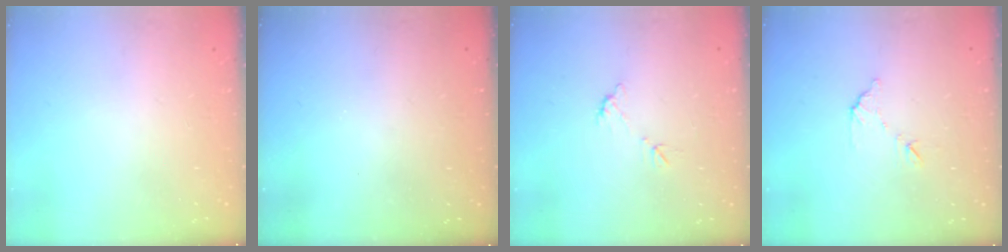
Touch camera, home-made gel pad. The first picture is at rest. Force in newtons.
{"total": 3.0, "press": 3.0, "slide": 0.1}
{"total": 4.5, "press": 4.5, "slide": 0.2}
{"total": 7.2, "press": 7.2, "slide": 0.4}